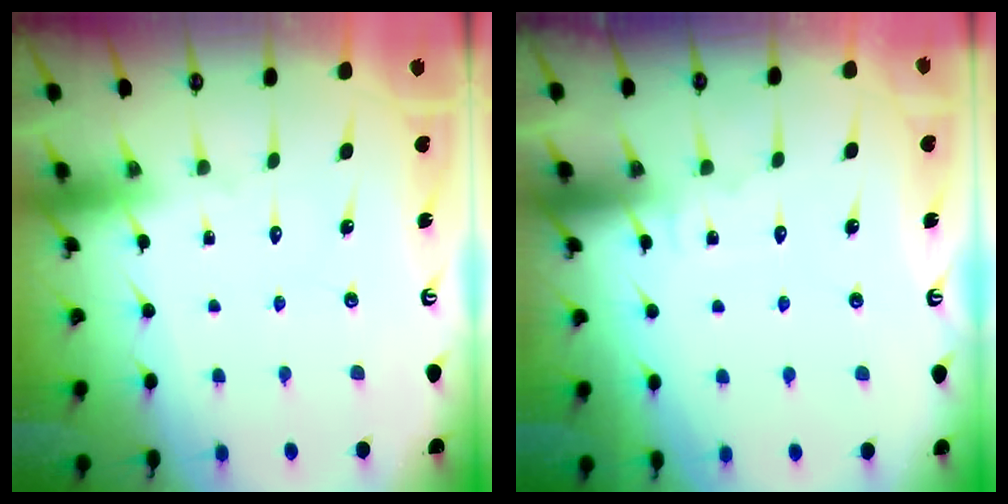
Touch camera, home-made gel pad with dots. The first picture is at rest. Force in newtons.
{"total": 3.8, "press": 3.8, "slide": 0.3}